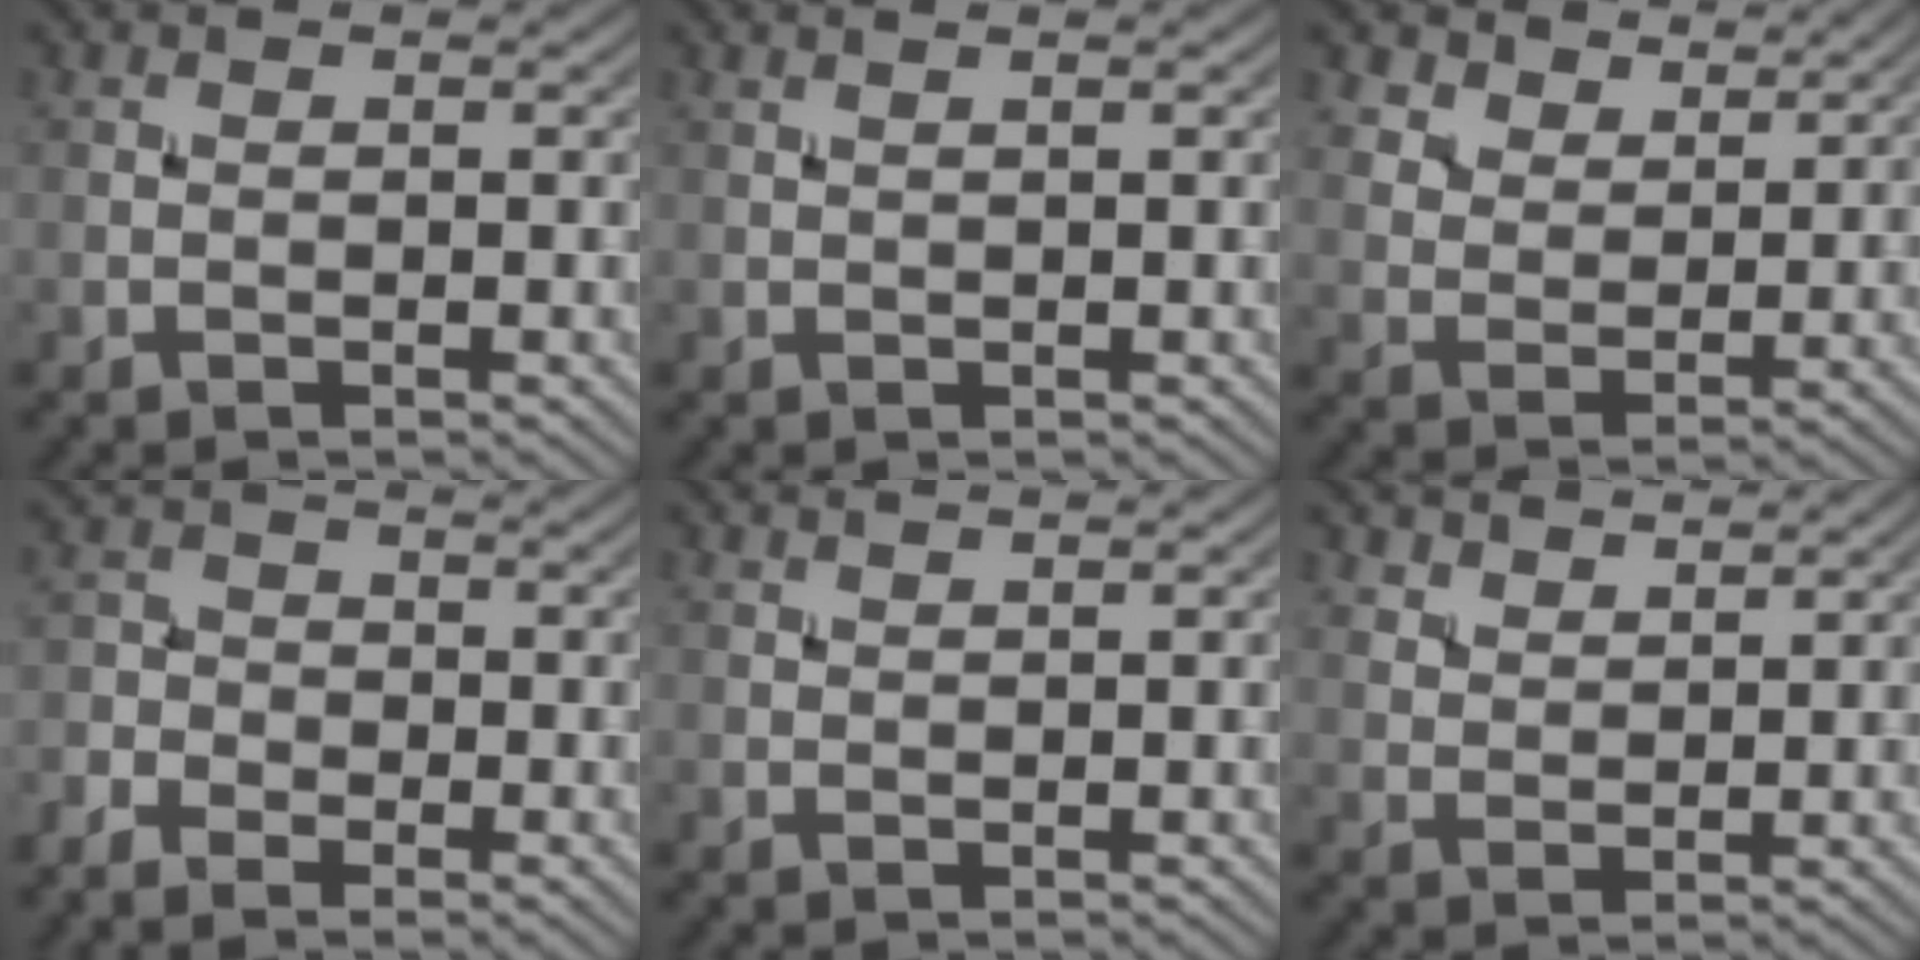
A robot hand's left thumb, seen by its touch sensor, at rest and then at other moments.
{"total": 1.1, "force": [0.8, 0.1, 0.7], "torque": [-0.013, 0.001, 0.008]}
{"total": 6.5, "force": [5.4, 3.0, 2.2], "torque": [-0.062, -0.020, 0.121]}
{"total": 4.4, "force": [-2.5, 3.1, 1.8], "torque": [-0.035, -0.004, -0.054]}
{"total": 1.1, "force": [1.0, 0.0, 0.4], "torque": [-0.009, -0.001, 0.018]}
{"total": 4.6, "force": [4.1, 1.5, 1.6], "torque": [-0.038, -0.018, 0.098]}